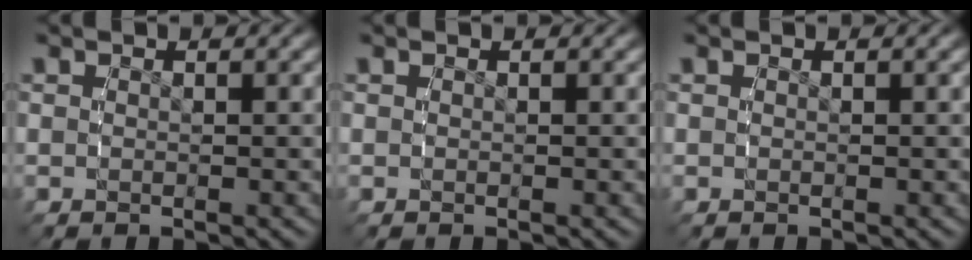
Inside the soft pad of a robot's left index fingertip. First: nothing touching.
{"total": 0.0}
{"total": 0.0}